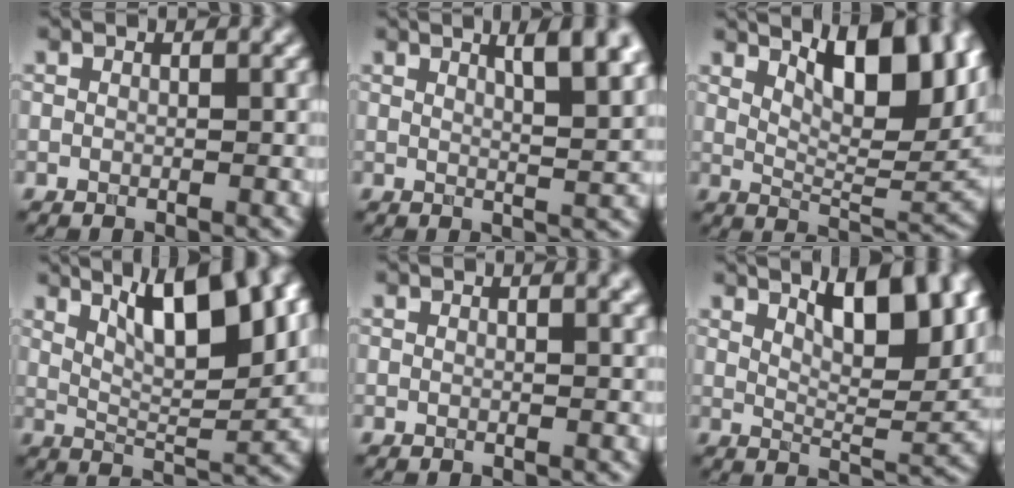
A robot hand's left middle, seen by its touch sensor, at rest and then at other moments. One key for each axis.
{"total": 6.9, "fx": 3.2, "fy": 2.2, "fz": 5.6, "tx": -0.042, "ty": 0.017, "tz": 0.039}
{"total": 11.4, "fx": 5.4, "fy": 4.2, "fz": 9.1, "tx": -0.122, "ty": 0.013, "tz": 0.080}
{"total": 10.6, "fx": 5.1, "fy": 3.2, "fz": 8.7, "tx": -0.113, "ty": 0.019, "tz": 0.077}
{"total": 1.9, "fx": 1.0, "fy": 0.6, "fz": 1.5, "tx": -0.011, "ty": 0.004, "tz": 0.009}
{"total": 8.0, "fx": 4.3, "fy": 2.6, "fz": 6.2, "tx": -0.087, "ty": 0.004, "tz": 0.068}